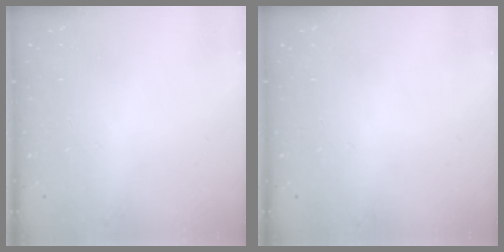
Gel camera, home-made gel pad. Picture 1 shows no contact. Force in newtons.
{"total": 0.0}